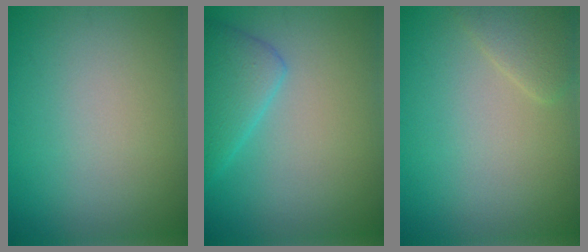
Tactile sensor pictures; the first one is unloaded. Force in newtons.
{"total": 3.8, "press": 3.8, "slide": 0.3}
{"total": 1.7, "press": 1.7, "slide": 0.2}